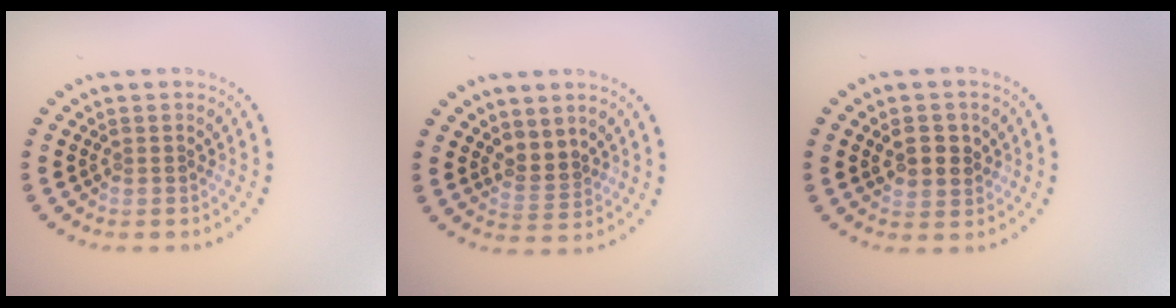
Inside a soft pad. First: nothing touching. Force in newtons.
{"total": 1.8, "press": 1.5, "slide": 1.0}
{"total": 2.8, "press": 2.8, "slide": 0.6}